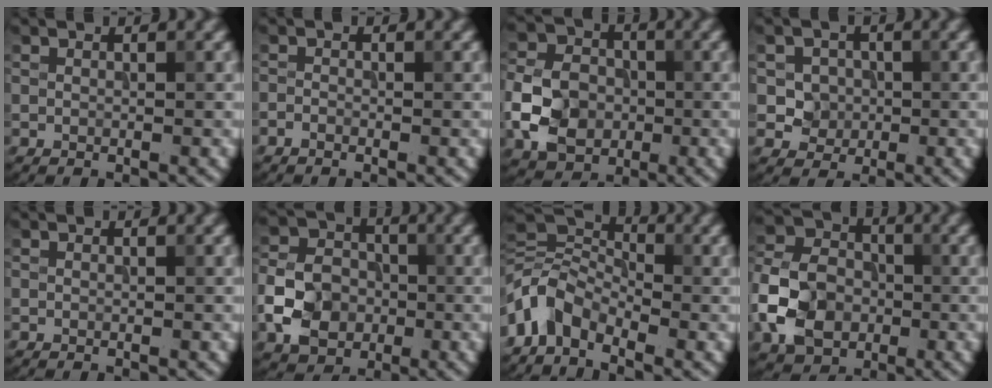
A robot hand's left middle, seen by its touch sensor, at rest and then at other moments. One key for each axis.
{"total": 0.6, "fx": -0.6, "fy": 0.2, "fz": 0.1, "tx": 0.000, "ty": -0.001, "tz": -0.013}
{"total": 6.8, "fx": -1.8, "fy": 5.4, "fz": 3.7, "tx": -0.079, "ty": 0.004, "tz": -0.048}
{"total": 2.8, "fx": 0.0, "fy": 2.6, "fz": 1.0, "tx": -0.012, "ty": -0.004, "tz": 0.005}
{"total": 0.0}
{"total": 6.2, "fx": -2.0, "fy": 5.0, "fz": 3.2, "tx": -0.064, "ty": 0.004, "tz": -0.051}
{"total": 5.4, "fx": -2.9, "fy": 3.2, "fz": 3.2, "tx": -0.066, "ty": 0.010, "tz": -0.077}
{"total": 7.9, "fx": -2.4, "fy": 6.1, "fz": 4.4, "tx": -0.098, "ty": 0.003, "tz": -0.062}